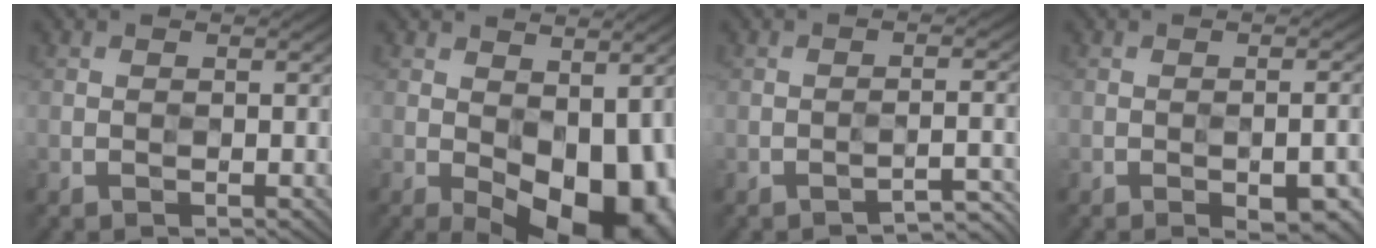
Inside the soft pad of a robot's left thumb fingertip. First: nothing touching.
{"total": 13.6, "force": [-3.2, 7.6, 10.8], "torque": [-0.147, -0.021, -0.026]}
{"total": 2.3, "force": [-2.0, 0.1, 1.2], "torque": [-0.006, 0.014, -0.030]}
{"total": 5.2, "force": [-2.7, 2.0, 4.0], "torque": [-0.046, -0.001, -0.025]}